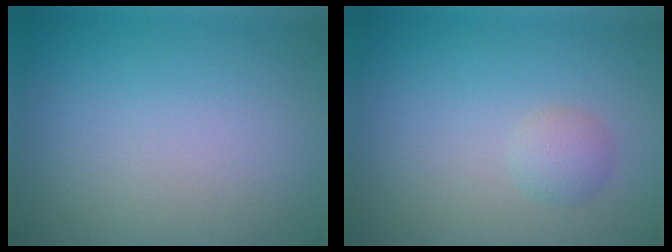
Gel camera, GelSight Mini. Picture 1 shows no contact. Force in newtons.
{"total": 1.4, "press": 1.4, "slide": 0.1}